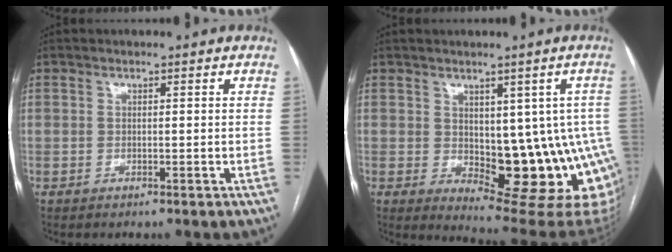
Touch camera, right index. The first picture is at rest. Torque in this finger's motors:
{"motor_torque": [1.78, -0.05, 0.35, 0.04]}